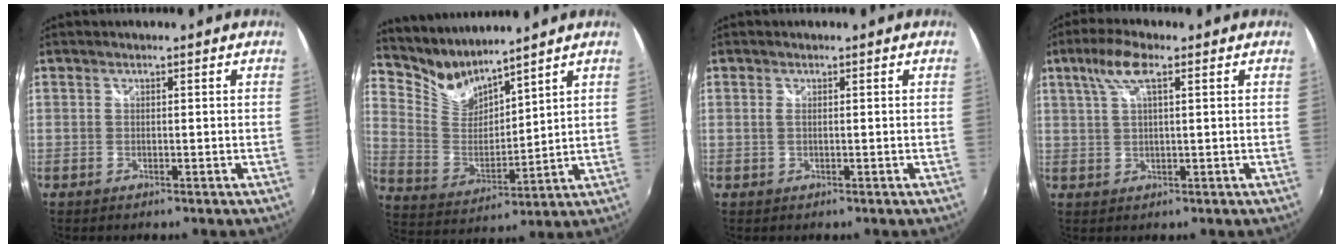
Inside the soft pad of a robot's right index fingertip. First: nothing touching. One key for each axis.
{"total": 9.0, "fx": 8.5, "fy": 1.8, "fz": 2.4, "tx": -0.059, "ty": -0.012, "tz": 0.174}
{"total": 0.5, "fx": 0.1, "fy": 0.0, "fz": 0.5, "tx": -0.011, "ty": 0.000, "tz": 0.000}
{"total": 5.9, "fx": 2.7, "fy": 1.4, "fz": 5.0, "tx": -0.098, "ty": 0.010, "tz": 0.053}